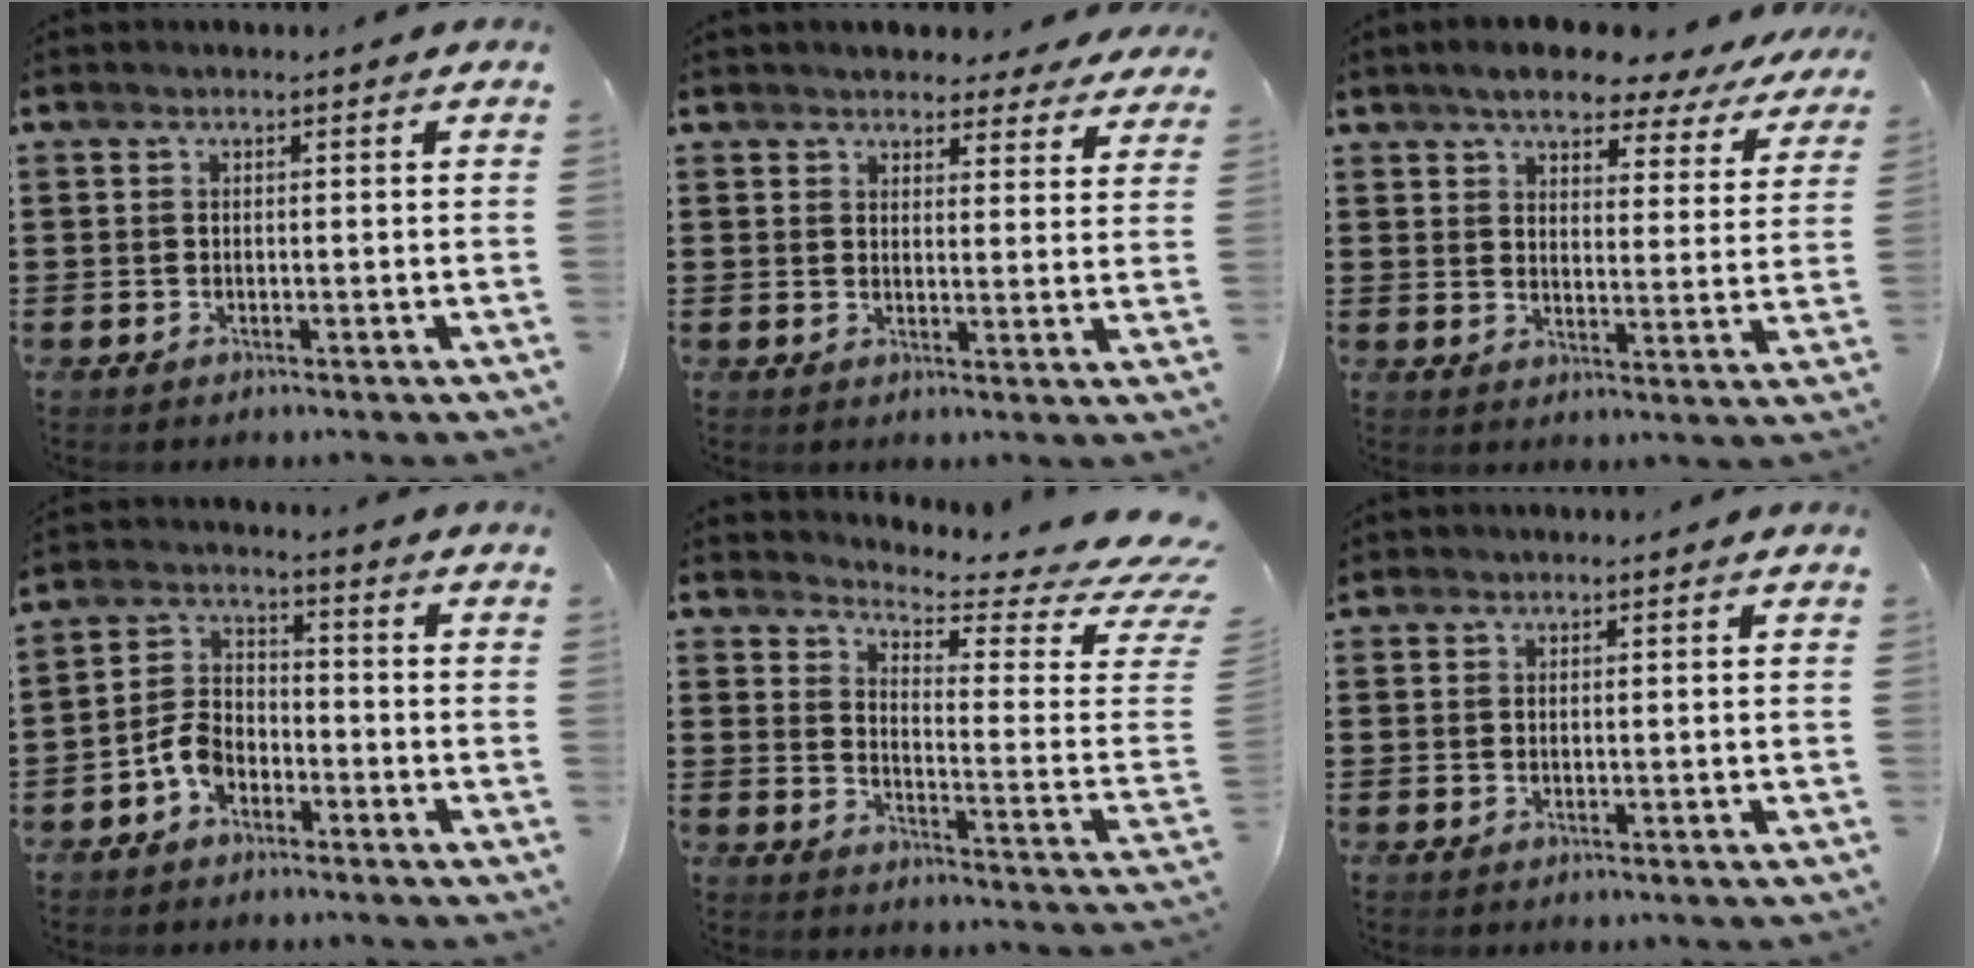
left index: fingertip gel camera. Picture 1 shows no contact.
{"total": 3.8, "force": [3.7, 0.6, 0.3], "torque": [-0.010, -0.014, 0.068]}
{"total": 6.4, "force": [5.8, 1.2, 2.5], "torque": [-0.058, -0.028, 0.096]}
{"total": 5.1, "force": [-3.0, 3.2, 2.6], "torque": [-0.069, 0.010, -0.062]}
{"total": 4.4, "force": [3.9, 0.2, 2.1], "torque": [-0.057, -0.051, 0.061]}
{"total": 0.6, "force": [0.6, 0.3, 0.0], "torque": [-0.003, 0.001, 0.012]}